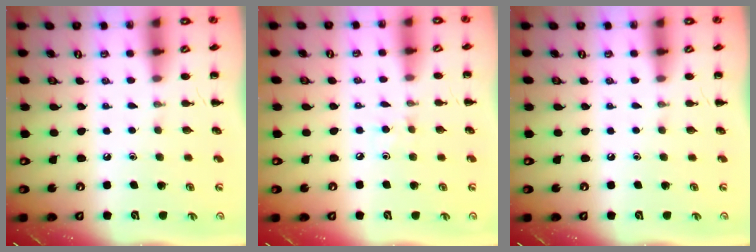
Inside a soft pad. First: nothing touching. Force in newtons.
{"total": 4.0, "press": 3.8, "slide": 1.3}
{"total": 0.0}